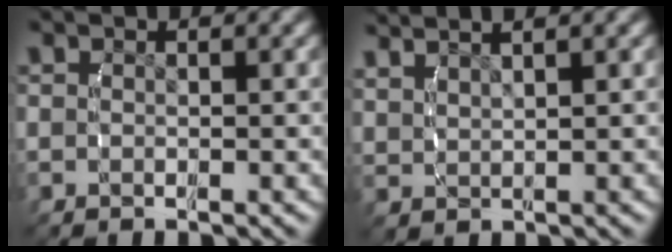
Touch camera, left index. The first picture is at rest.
{"total": 3.9, "force": [3.5, 0.2, 1.7], "torque": [-0.019, 0.015, 0.066]}